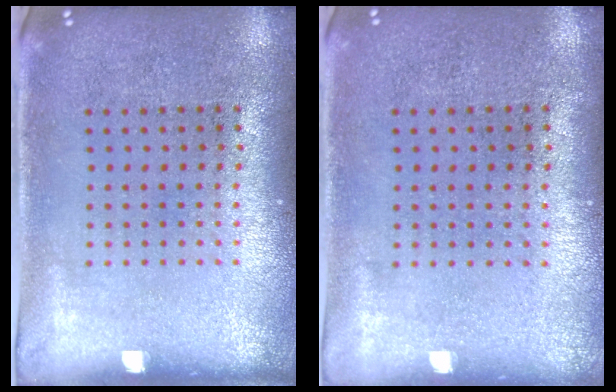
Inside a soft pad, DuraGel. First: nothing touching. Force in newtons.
{"total": 0.0}